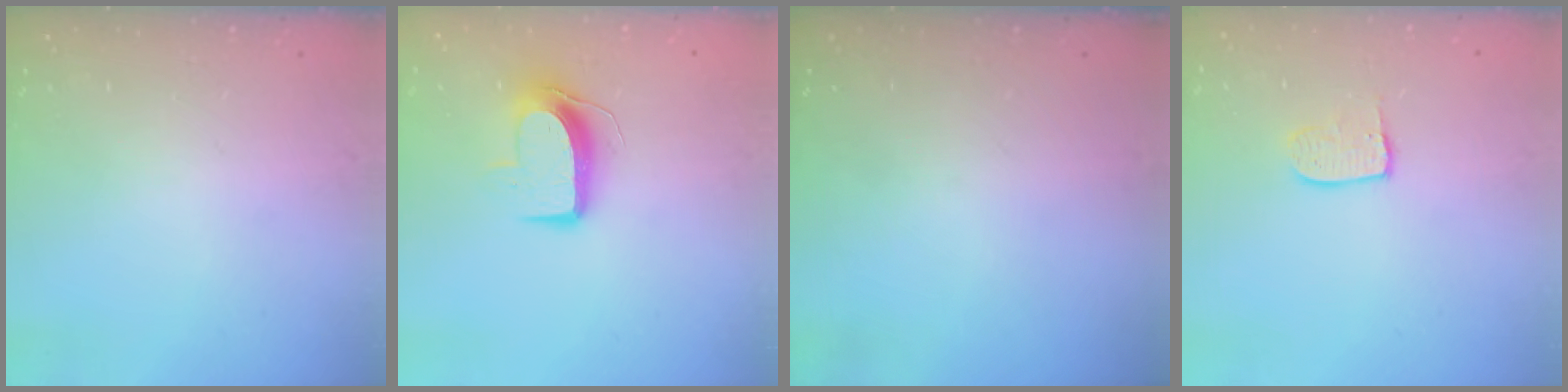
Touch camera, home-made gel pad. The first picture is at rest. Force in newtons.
{"total": 9.2, "press": 9.2, "slide": 0.2}
{"total": 0.0}
{"total": 6.3, "press": 6.3, "slide": 0.3}